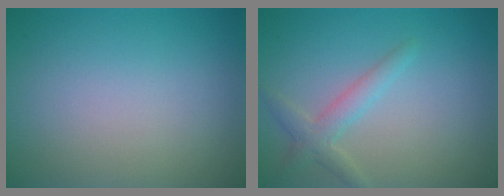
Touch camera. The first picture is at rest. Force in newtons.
{"total": 2.3, "press": 2.3, "slide": 0.1}